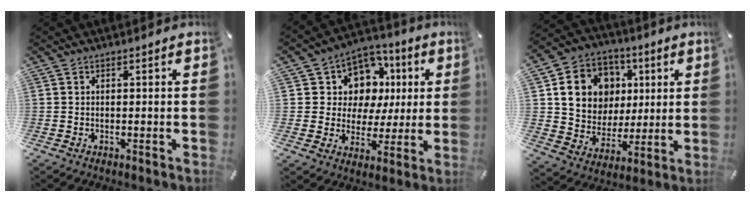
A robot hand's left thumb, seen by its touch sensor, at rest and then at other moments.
{"total": 9.9, "force": [2.6, 9.4, 1.5], "torque": [-0.030, -0.027, 0.055]}
{"total": 15.2, "force": [4.5, 13.3, 5.8], "torque": [-0.091, -0.008, 0.093]}